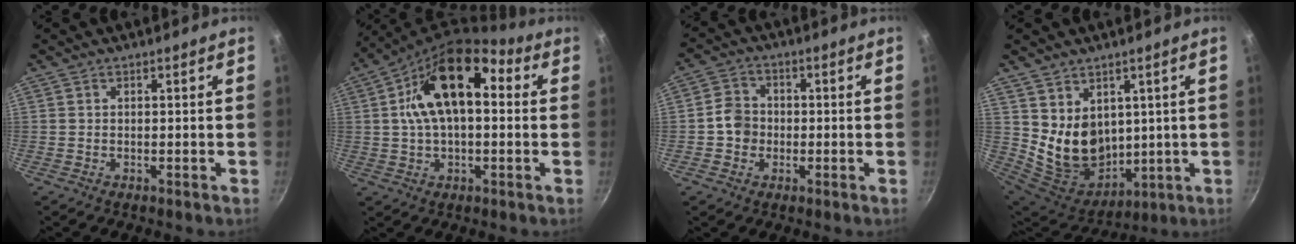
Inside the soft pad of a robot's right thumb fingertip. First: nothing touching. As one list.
[{"total": 15.5, "force": [2.9, 8.7, 12.6], "torque": [-0.193, 0.029, 0.030]}, {"total": 5.3, "force": [-0.8, 4.8, 2.1], "torque": [-0.013, 0.017, -0.025]}, {"total": 12.9, "force": [3.7, 10.1, 7.2], "torque": [-0.099, -0.036, 0.094]}]